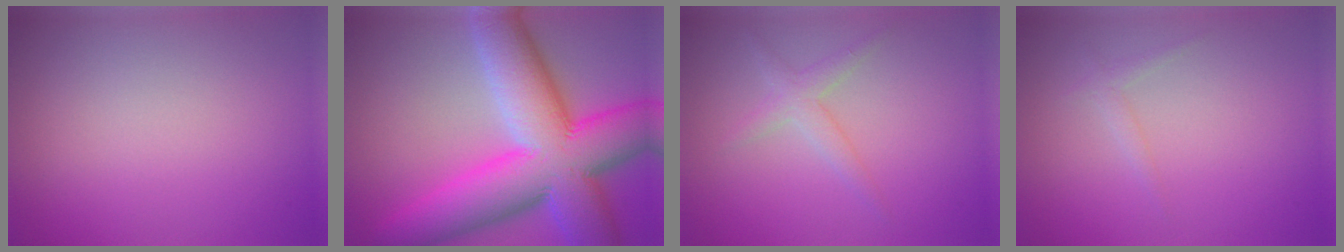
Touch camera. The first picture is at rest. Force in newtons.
{"total": 14.8, "press": 14.8, "slide": 0.4}
{"total": 1.8, "press": 1.8, "slide": 0.1}
{"total": 0.9, "press": 0.9, "slide": 0.1}